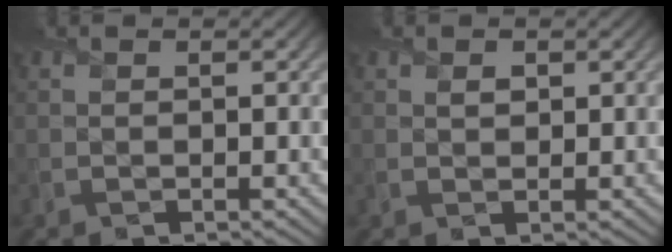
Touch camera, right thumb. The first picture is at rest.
{"total": 1.0, "force": [0.4, 0.8, 0.5], "torque": [-0.012, -0.004, 0.009]}